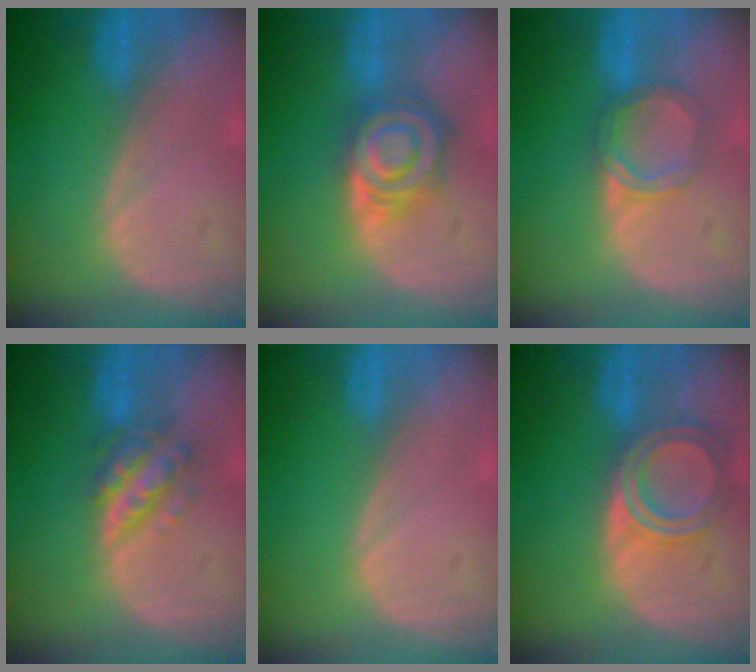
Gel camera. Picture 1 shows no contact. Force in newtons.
{"total": 8.0, "press": 7.1, "slide": 3.8}
{"total": 4.1, "press": 4.1, "slide": 0.4}
{"total": 5.6, "press": 5.2, "slide": 2.1}
{"total": 0.0}
{"total": 6.5, "press": 5.8, "slide": 2.9}